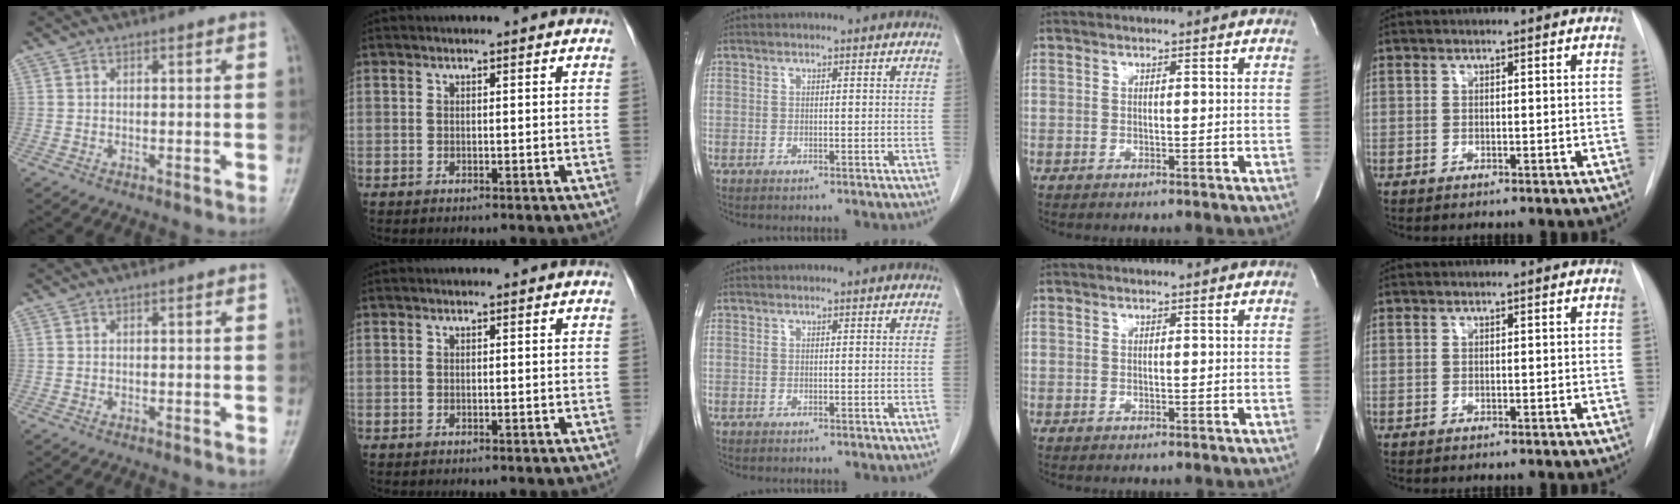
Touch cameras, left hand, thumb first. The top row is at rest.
{}